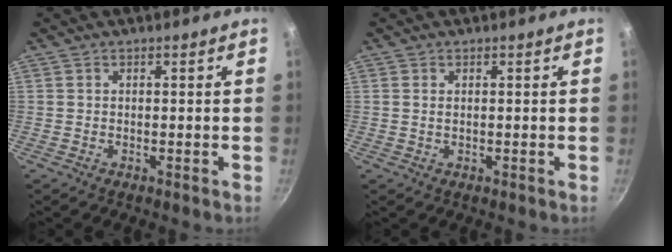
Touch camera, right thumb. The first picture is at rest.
{"total": 0.8, "force": [0.2, 0.4, 0.7], "torque": [-0.013, 0.000, 0.004]}